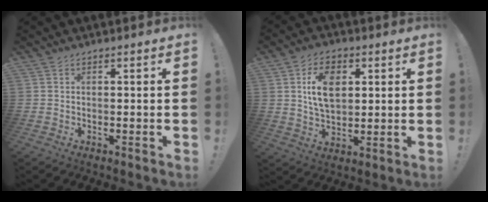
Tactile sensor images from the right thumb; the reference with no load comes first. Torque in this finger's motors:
{"motor_torque": [-0.08, 0.58, 0.24, 0.63, 0.27]}